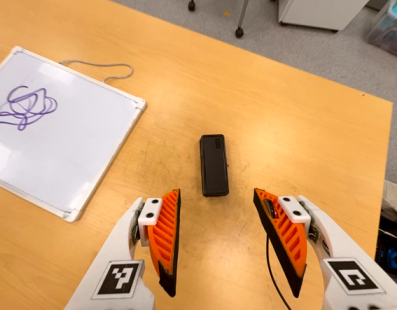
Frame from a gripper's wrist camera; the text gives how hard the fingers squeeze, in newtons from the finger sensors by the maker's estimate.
{"total": 0.0}